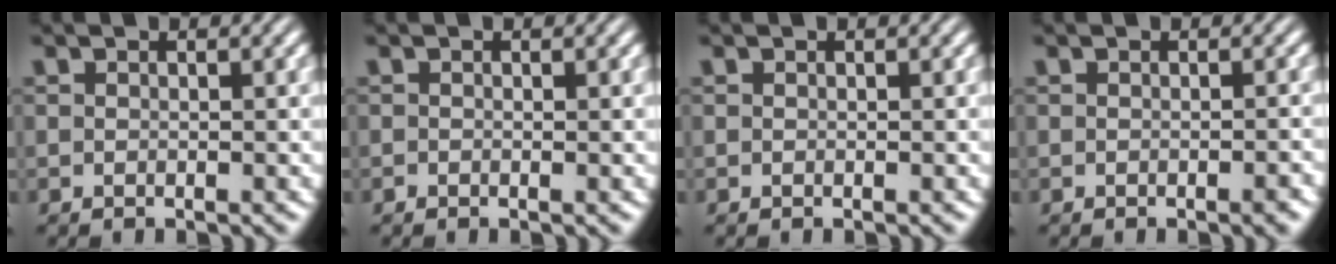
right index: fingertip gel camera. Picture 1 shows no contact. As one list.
[{"total": 0.9, "force": [-0.5, -0.7, 0.0], "torque": [0.011, 0.001, -0.008]}, {"total": 0.0}, {"total": 0.9, "force": [-0.8, 0.0, 0.5], "torque": [-0.001, 0.012, -0.018]}]